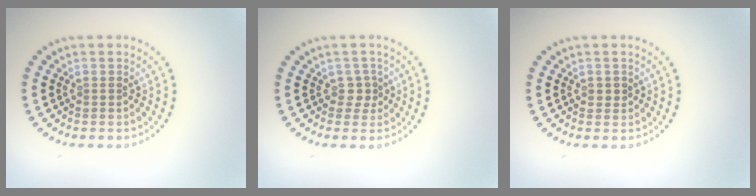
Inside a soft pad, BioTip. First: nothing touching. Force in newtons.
{"total": 1.2, "press": 0.9, "slide": 0.8}
{"total": 0.9, "press": 0.9, "slide": 0.2}